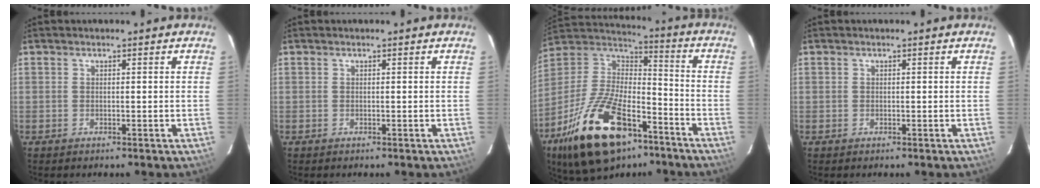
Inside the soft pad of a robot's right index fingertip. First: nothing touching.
{"total": 0.0}
{"total": 25.6, "force": [-14.5, 12.2, 17.1], "torque": [-0.344, -0.011, -0.242]}
{"total": 0.0}